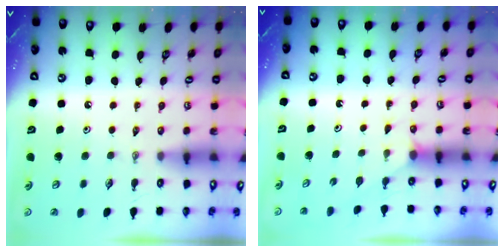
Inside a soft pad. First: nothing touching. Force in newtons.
{"total": 1.8, "press": 1.8, "slide": 0.2}